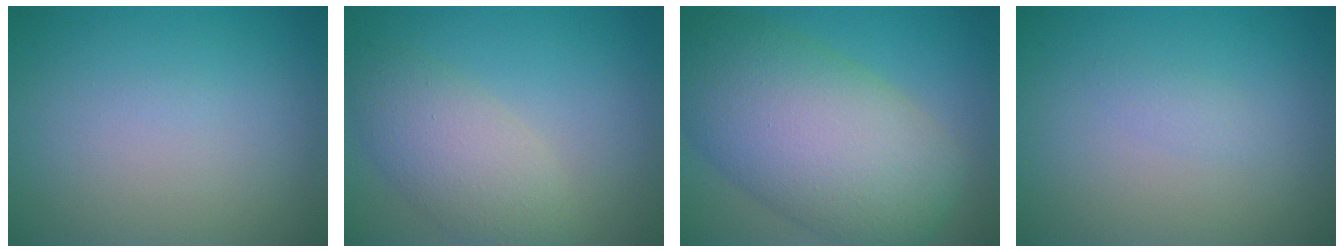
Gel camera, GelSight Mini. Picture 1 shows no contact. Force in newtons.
{"total": 4.8, "press": 4.8, "slide": 0.2}
{"total": 12.7, "press": 12.7, "slide": 0.5}
{"total": 0.9, "press": 0.9, "slide": 0.1}